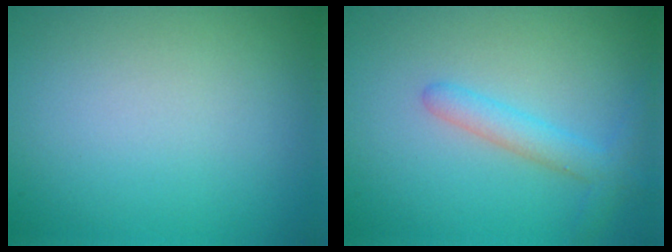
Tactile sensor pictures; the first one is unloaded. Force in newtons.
{"total": 2.4, "press": 2.4, "slide": 0.1}